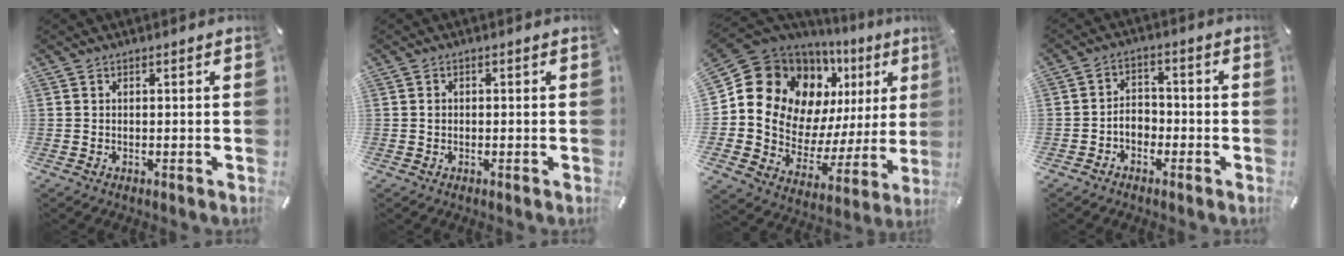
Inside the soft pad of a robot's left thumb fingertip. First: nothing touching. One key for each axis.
{"total": 0.9, "fx": -0.1, "fy": 0.8, "fz": 0.4, "tx": -0.008, "ty": 0.004, "tz": -0.003}
{"total": 18.1, "fx": 8.7, "fy": 14.1, "fz": 7.4, "tx": -0.112, "ty": -0.077, "tz": 0.174}
{"total": 4.6, "fx": -2.2, "fy": 3.5, "fz": 2.1, "tx": -0.036, "ty": 0.015, "tz": -0.040}